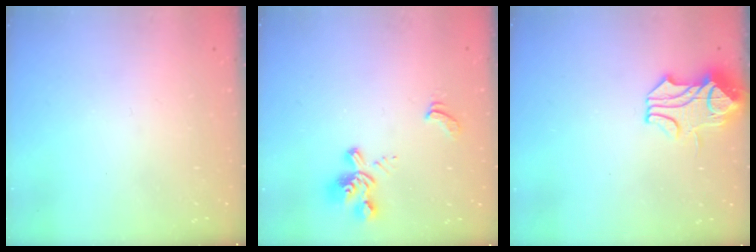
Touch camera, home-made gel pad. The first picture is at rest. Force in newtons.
{"total": 3.5, "press": 3.2, "slide": 1.5}
{"total": 1.4, "press": 0.3, "slide": 1.3}